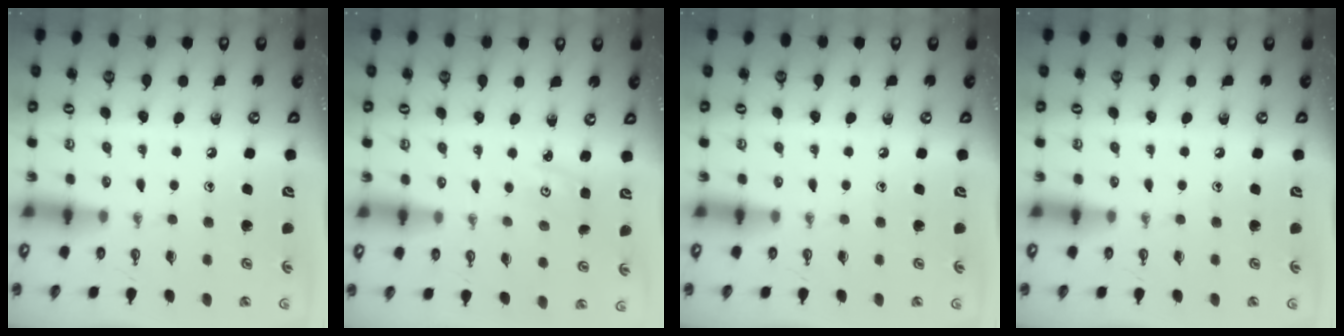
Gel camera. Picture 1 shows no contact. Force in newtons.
{"total": 2.5, "press": 2.5, "slide": 0.3}
{"total": 0.0}
{"total": 0.0}